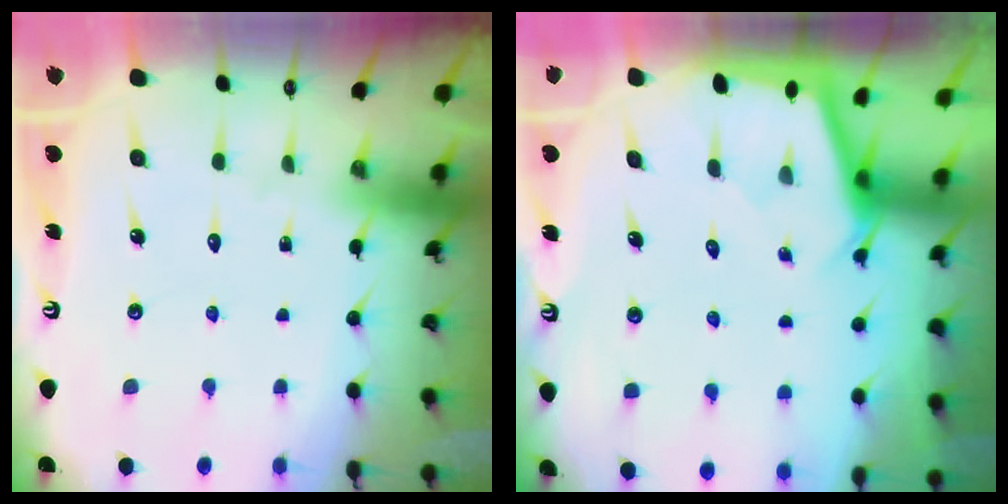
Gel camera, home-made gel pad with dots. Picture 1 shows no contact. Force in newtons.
{"total": 2.0, "press": 2.0, "slide": 0.2}